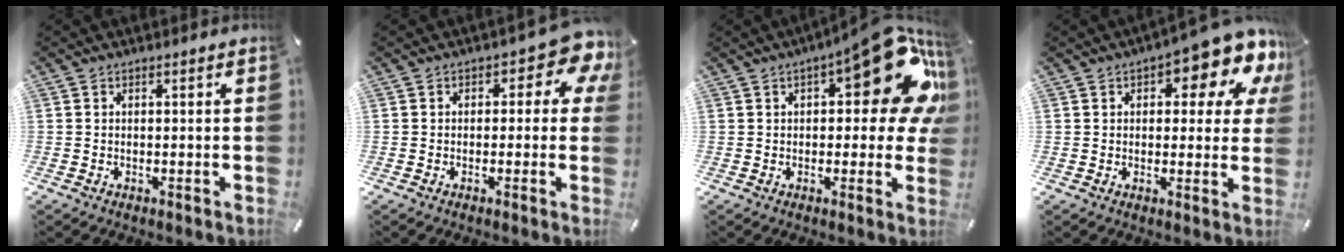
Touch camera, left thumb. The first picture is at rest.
{"total": 7.8, "force": [2.8, 4.1, 6.0], "torque": [-0.069, -0.017, 0.044]}
{"total": 19.9, "force": [7.2, 7.9, 16.7], "torque": [-0.201, -0.044, 0.110]}
{"total": 13.6, "force": [8.1, 5.3, 9.6], "torque": [-0.119, -0.055, 0.131]}